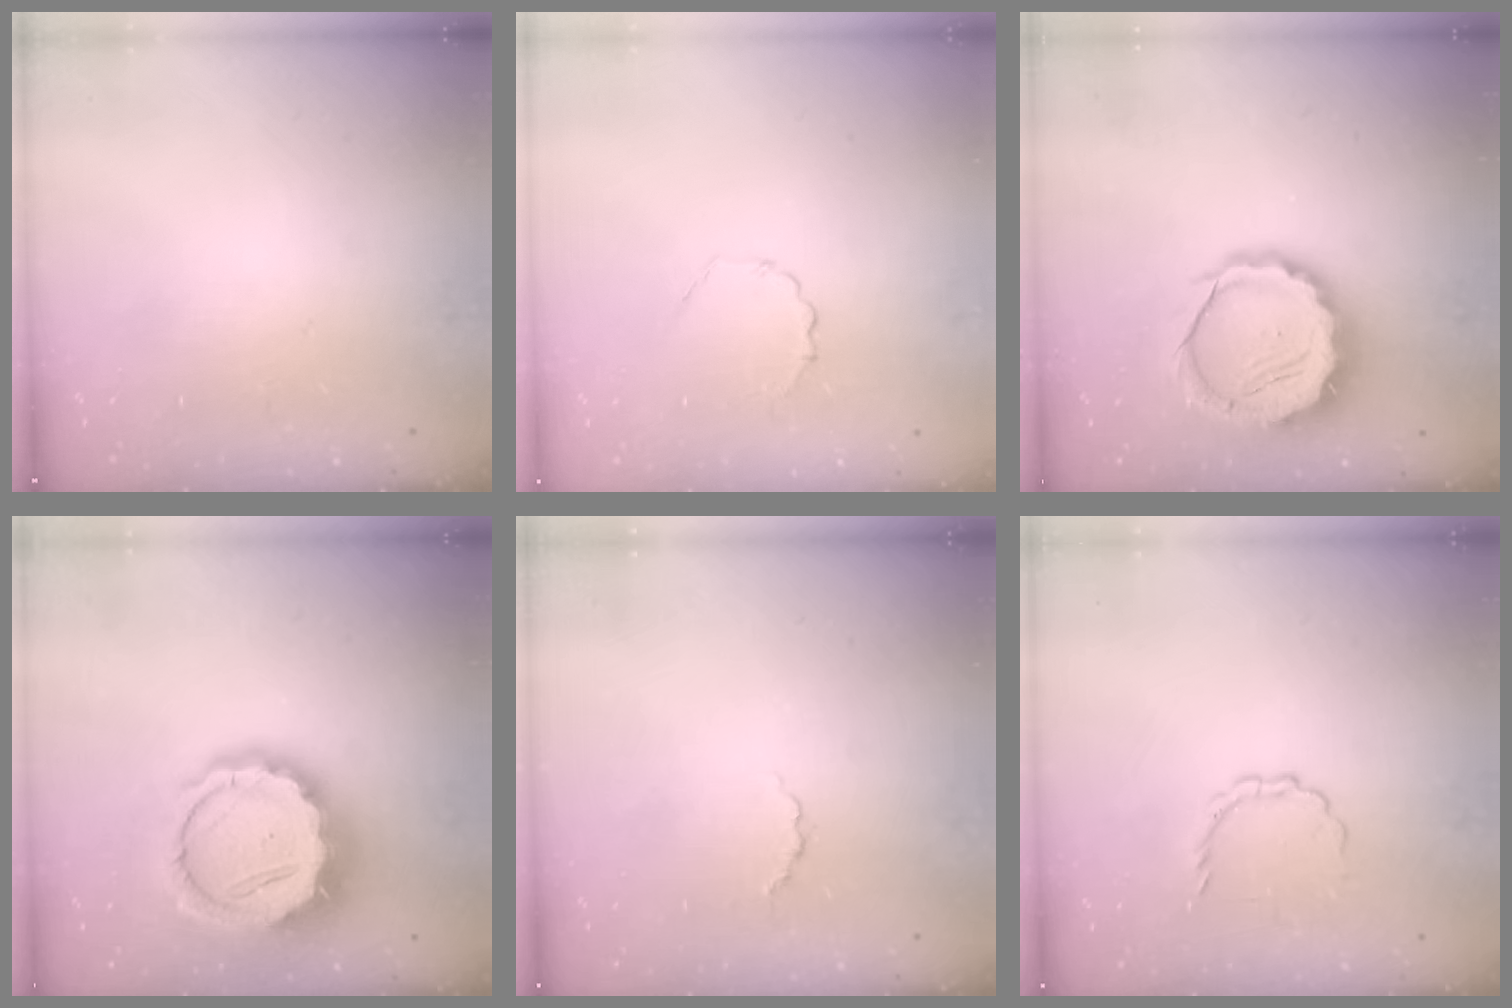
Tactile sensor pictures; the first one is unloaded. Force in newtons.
{"total": 2.8, "press": 2.6, "slide": 1.1}
{"total": 13.5, "press": 13.1, "slide": 3.3}
{"total": 17.2, "press": 16.9, "slide": 3.3}
{"total": 2.2, "press": 2.0, "slide": 0.8}
{"total": 3.4, "press": 3.4, "slide": 0.3}